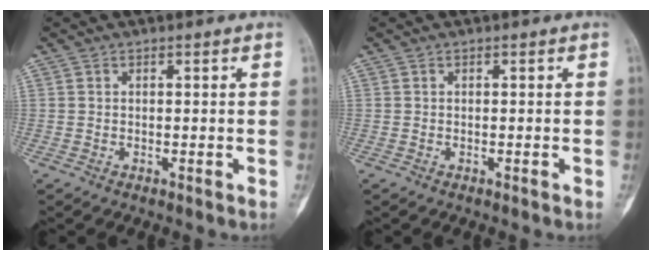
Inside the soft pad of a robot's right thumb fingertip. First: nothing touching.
{"total": 0.0}